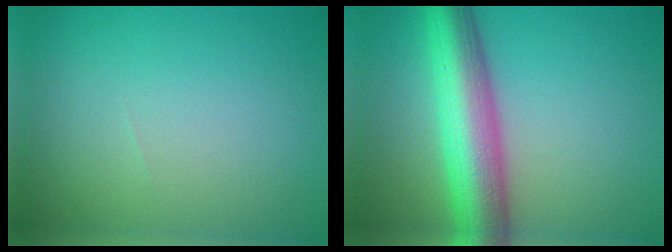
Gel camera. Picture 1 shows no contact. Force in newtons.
{"total": 9.1, "press": 9.1, "slide": 0.2}